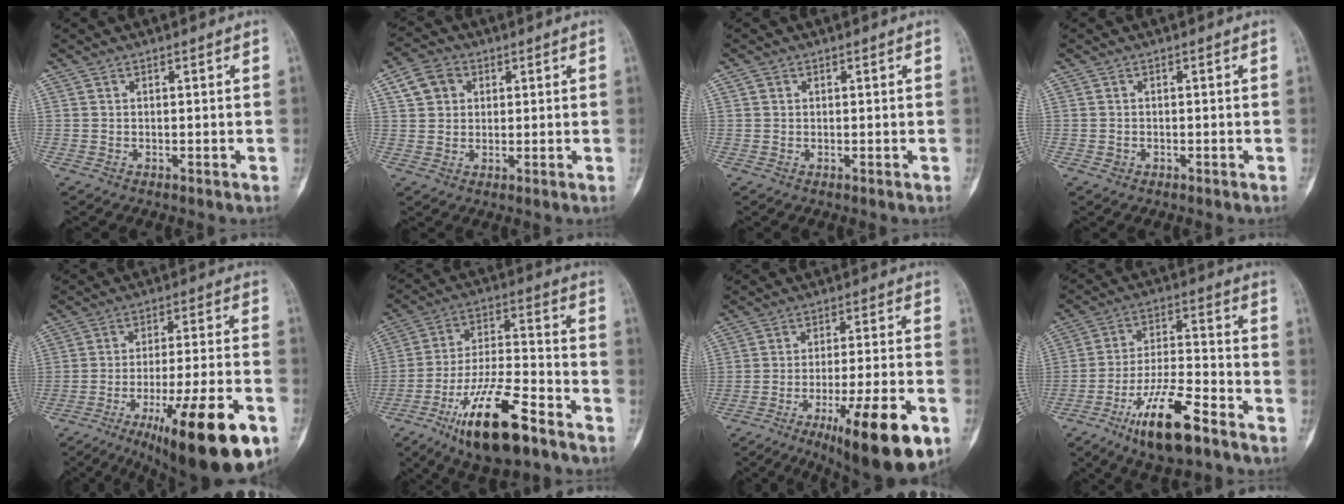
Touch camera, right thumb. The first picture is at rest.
{"total": 5.9, "force": [2.2, 4.7, 2.7], "torque": [-0.027, 0.001, 0.038]}
{"total": 0.8, "force": [0.4, 0.7, 0.2], "torque": [0.004, 0.000, 0.005]}
{"total": 0.7, "force": [-0.3, 0.6, 0.2], "torque": [-0.003, 0.006, -0.003]}
{"total": 22.8, "force": [-11.7, 4.8, 18.9], "torque": [-0.261, 0.038, -0.174]}
{"total": 18.6, "force": [-11.2, 5.7, 13.6], "torque": [-0.249, 0.063, -0.196]}
{"total": 18.4, "force": [-8.9, 3.8, 15.6], "torque": [-0.221, 0.026, -0.130]}
{"total": 14.9, "force": [-9.2, 4.2, 10.9], "torque": [-0.198, 0.055, -0.162]}